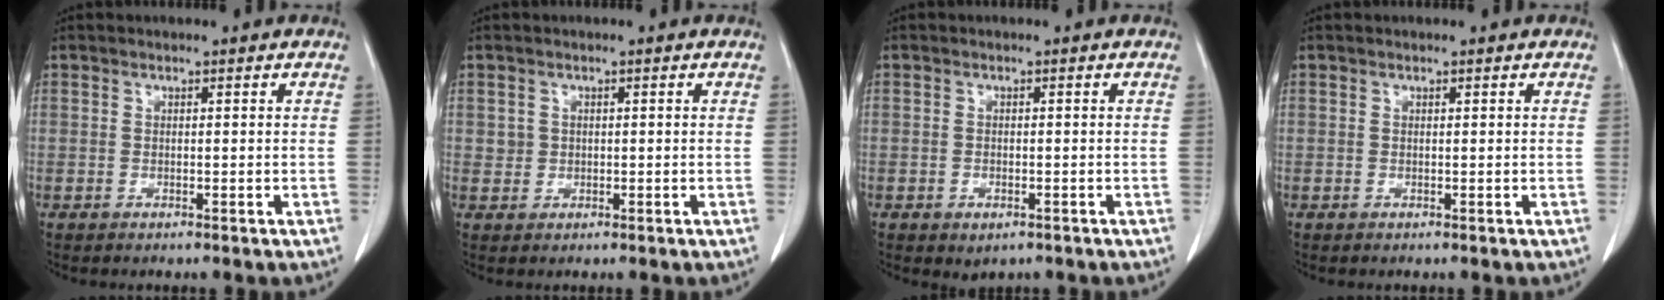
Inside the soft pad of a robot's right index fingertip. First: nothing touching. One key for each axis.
{"total": 1.4, "fx": 0.2, "fy": 1.4, "fz": 0.3, "tx": 0.000, "ty": 0.003, "tz": 0.005}
{"total": 2.1, "fx": -1.1, "fy": 1.3, "fz": 1.2, "tx": -0.015, "ty": -0.001, "tz": -0.005}
{"total": 0.0}